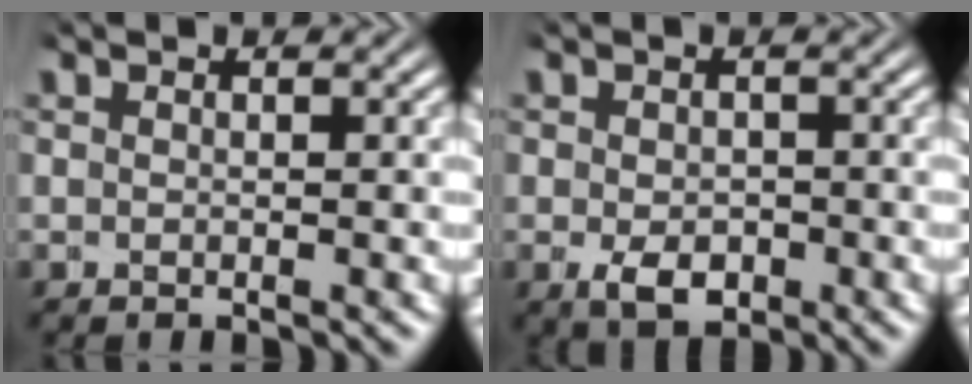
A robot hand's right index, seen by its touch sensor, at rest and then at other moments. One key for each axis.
{"total": 2.7, "fx": -1.0, "fy": 1.8, "fz": 1.7, "tx": -0.029, "ty": -0.025, "tz": -0.004}